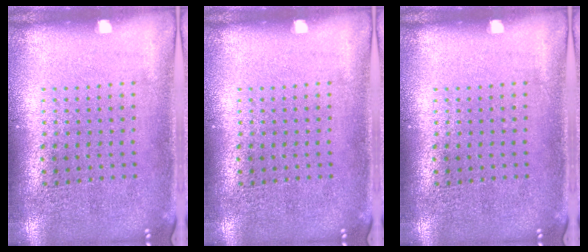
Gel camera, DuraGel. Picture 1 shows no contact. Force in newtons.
{"total": 0.0}
{"total": 0.0}